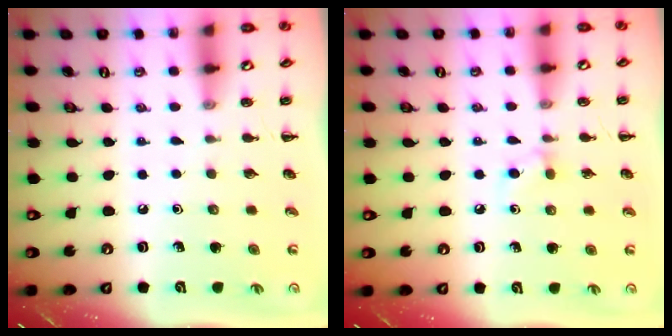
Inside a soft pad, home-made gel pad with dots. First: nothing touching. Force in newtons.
{"total": 5.0, "press": 4.6, "slide": 2.0}